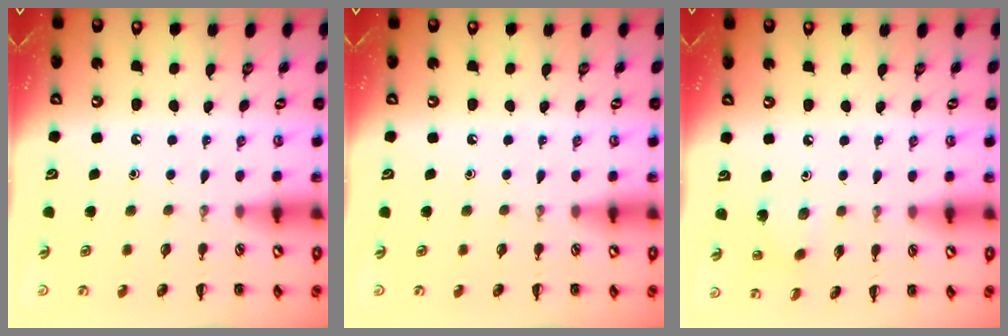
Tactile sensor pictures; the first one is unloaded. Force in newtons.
{"total": 0.0}
{"total": 2.8, "press": 2.7, "slide": 0.8}